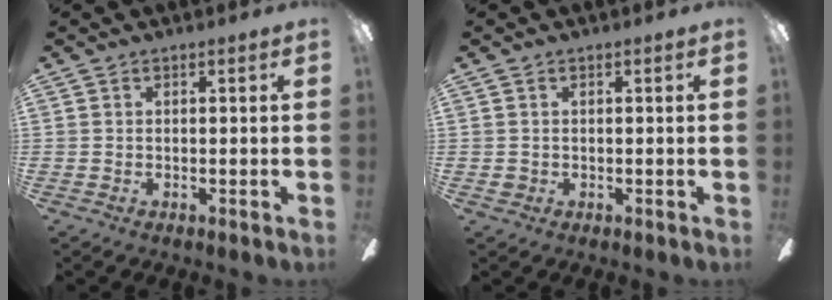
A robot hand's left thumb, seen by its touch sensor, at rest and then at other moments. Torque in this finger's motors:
{"motor_torque": [-0.06, 0.15, 0.00, 0.24, -0.06]}